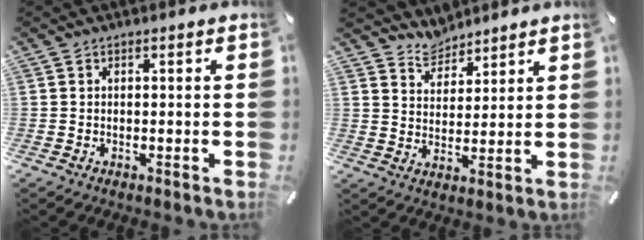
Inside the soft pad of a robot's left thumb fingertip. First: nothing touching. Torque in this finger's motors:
{"motor_torque": [0.85, -0.81, -0.07, -1.00, 0.04]}